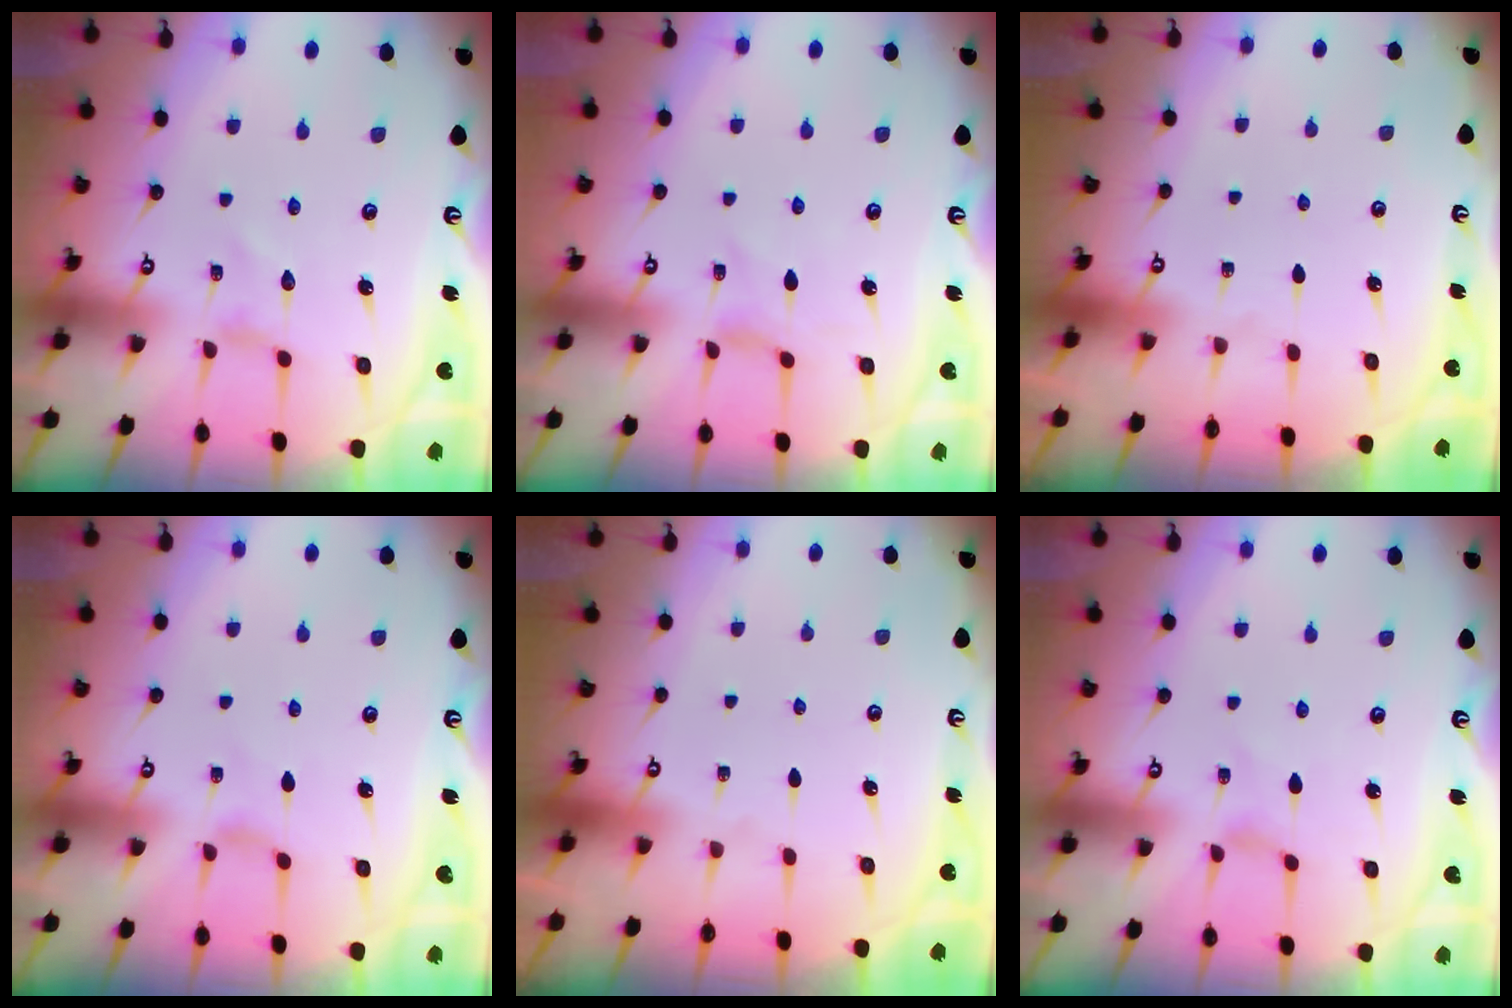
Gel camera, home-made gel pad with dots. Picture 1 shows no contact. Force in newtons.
{"total": 0.0}
{"total": 0.0}
{"total": 0.7, "press": 0.6, "slide": 0.3}
{"total": 0.0}
{"total": 0.0}